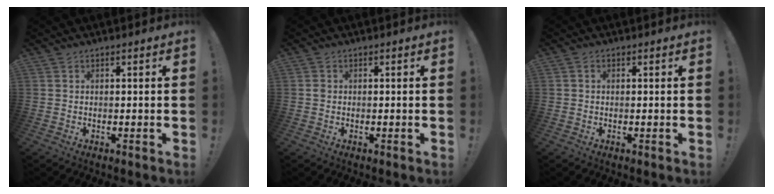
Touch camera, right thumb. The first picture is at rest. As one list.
[{"total": 0.8, "force": [0.0, 0.6, 0.4], "torque": [-0.011, 0.003, 0.002]}, {"total": 0.7, "force": [0.0, 0.7, 0.3], "torque": [0.002, -0.001, -0.003]}]